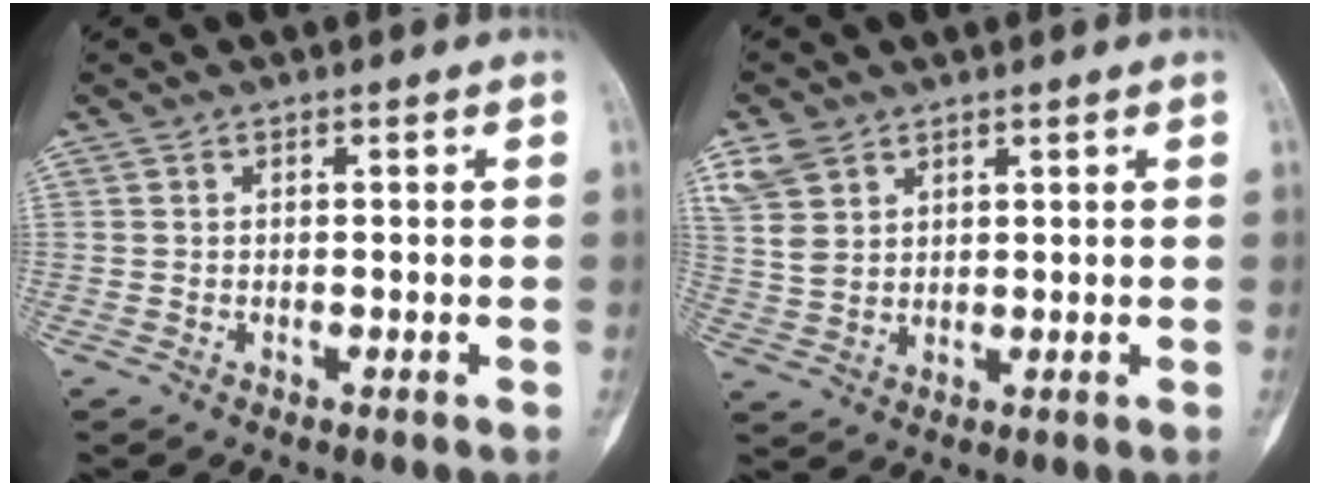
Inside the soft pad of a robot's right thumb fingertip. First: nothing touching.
{"total": 5.8, "force": [3.6, 3.8, 2.6], "torque": [-0.047, -0.011, 0.084]}